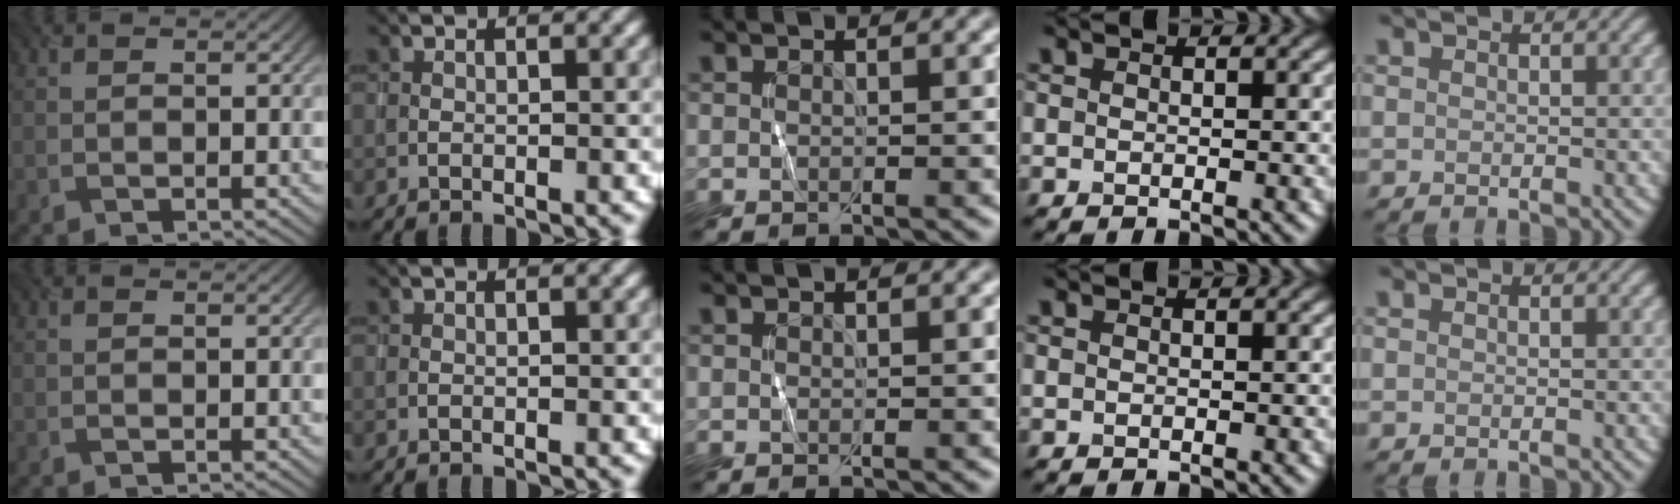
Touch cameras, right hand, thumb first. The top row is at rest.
{}